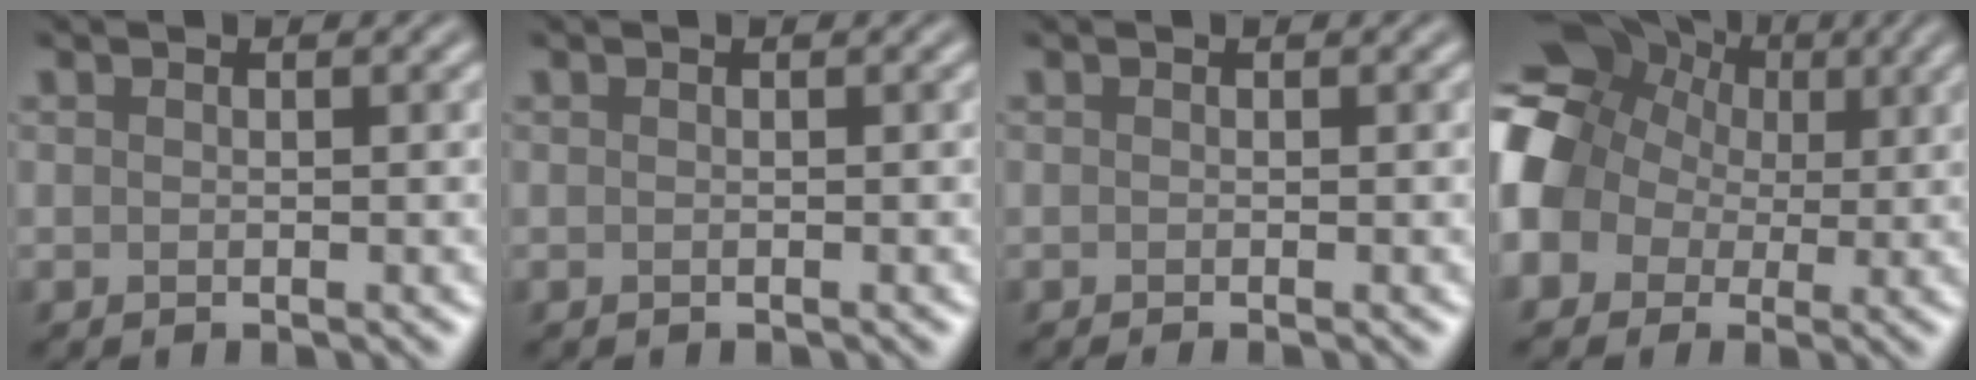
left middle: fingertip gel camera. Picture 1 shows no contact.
{"total": 0.8, "force": [-0.5, -0.3, -0.5], "torque": [0.011, -0.006, -0.005]}
{"total": 0.9, "force": [-0.9, 0.0, 0.1], "torque": [0.016, -0.014, -0.008]}
{"total": 11.9, "force": [0.4, 10.9, 4.7], "torque": [-0.133, 0.033, -0.013]}